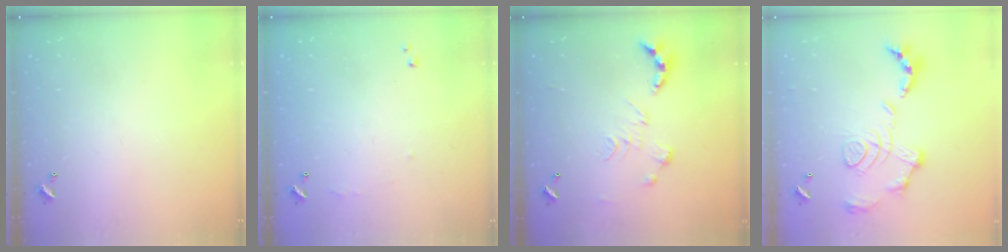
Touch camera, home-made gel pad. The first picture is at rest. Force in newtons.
{"total": 5.2, "press": 5.1, "slide": 0.6}
{"total": 0.0}
{"total": 1.7, "press": 1.1, "slide": 1.3}